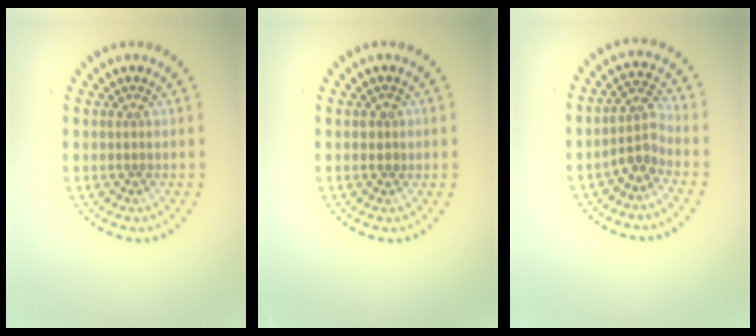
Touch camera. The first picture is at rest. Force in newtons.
{"total": 0.9, "press": 0.8, "slide": 0.3}
{"total": 2.5, "press": 2.0, "slide": 1.6}